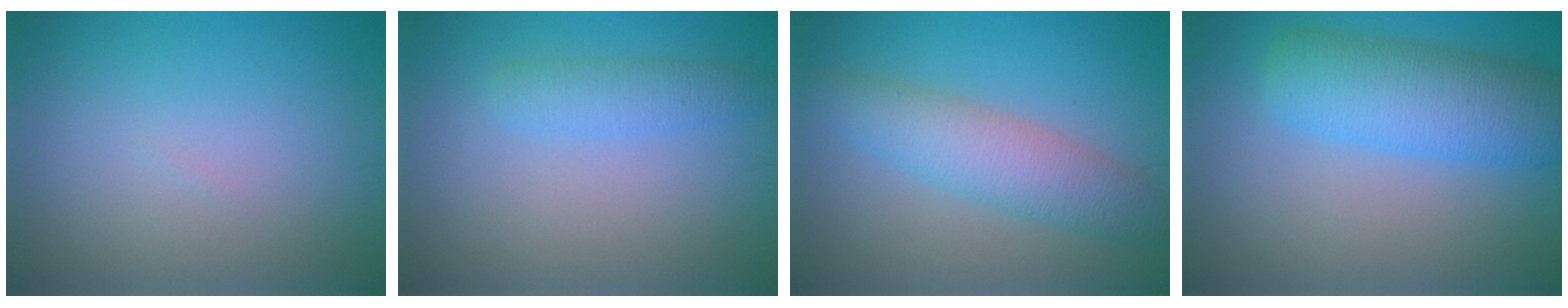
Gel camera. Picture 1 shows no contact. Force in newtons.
{"total": 2.2, "press": 2.2, "slide": 0.1}
{"total": 4.8, "press": 4.8, "slide": 0.2}
{"total": 7.0, "press": 7.0, "slide": 0.1}